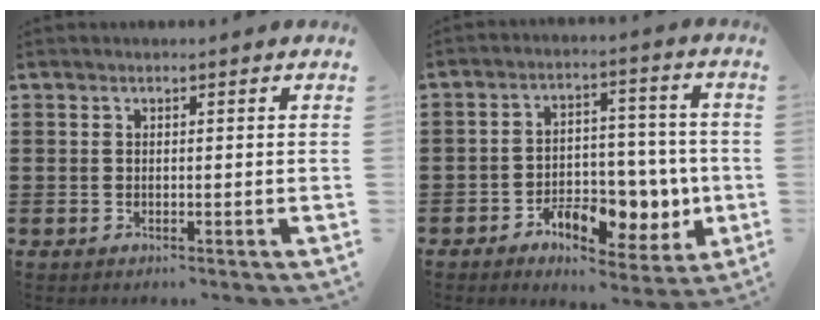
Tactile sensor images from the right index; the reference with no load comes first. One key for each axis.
{"total": 8.2, "fx": -3.1, "fy": 5.3, "fz": 5.3, "tx": -0.066, "ty": 0.016, "tz": -0.055}